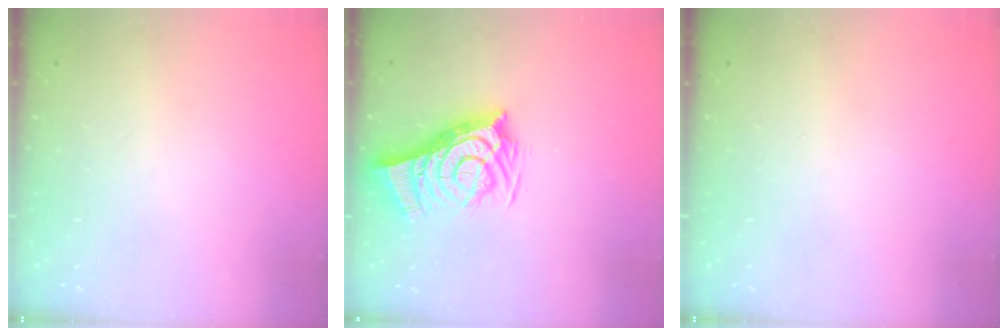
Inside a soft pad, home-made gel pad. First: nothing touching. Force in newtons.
{"total": 12.3, "press": 11.7, "slide": 3.9}
{"total": 0.0}